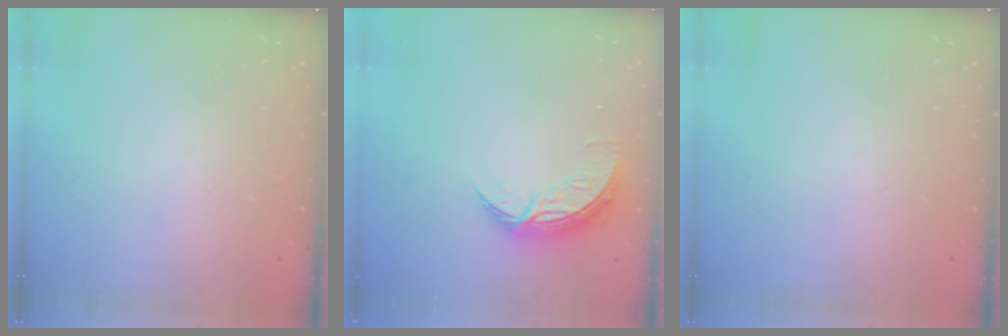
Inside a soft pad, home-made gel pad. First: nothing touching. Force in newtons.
{"total": 8.7, "press": 8.7, "slide": 0.4}
{"total": 0.0}